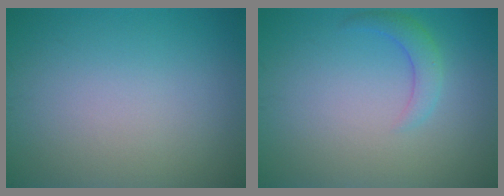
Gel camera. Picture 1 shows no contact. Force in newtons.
{"total": 2.1, "press": 2.1, "slide": 0.2}